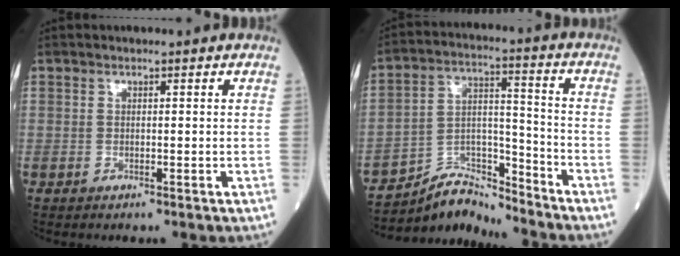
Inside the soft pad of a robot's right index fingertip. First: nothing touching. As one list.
[{"total": 9.2, "force": [-9.1, 1.4, 0.3], "torque": [-0.009, 0.038, -0.167]}]